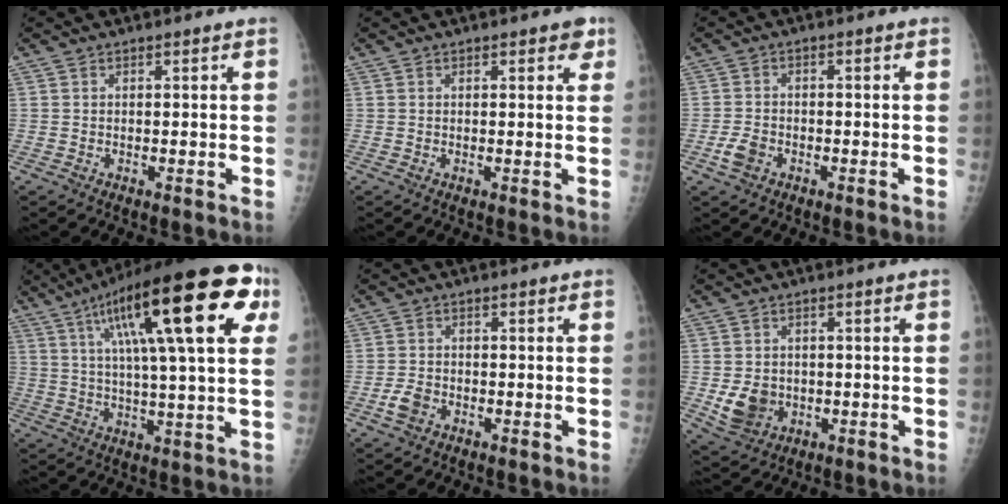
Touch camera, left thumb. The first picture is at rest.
{"total": 2.2, "force": [1.3, 1.1, 1.5], "torque": [0.000, -0.002, 0.010]}
{"total": 3.4, "force": [-1.8, 2.3, 1.8], "torque": [-0.034, 0.008, -0.030]}
{"total": 27.0, "force": [10.6, 6.8, 23.9], "torque": [-0.353, 0.016, 0.156]}
{"total": 3.2, "force": [-1.7, 2.1, 1.7], "torque": [-0.033, 0.008, -0.029]}
{"total": 6.8, "force": [-1.2, 5.7, 3.5], "torque": [-0.045, 0.002, -0.005]}